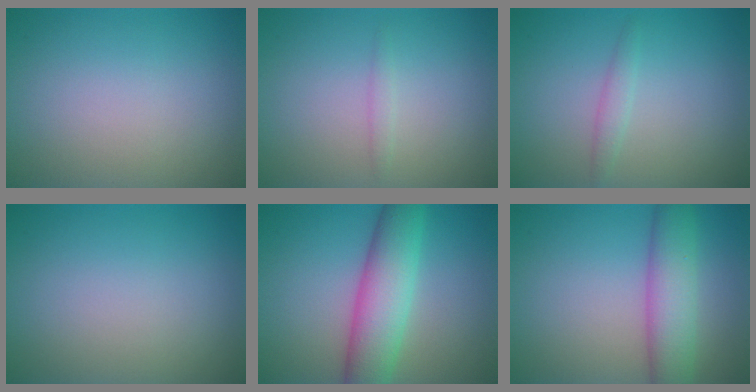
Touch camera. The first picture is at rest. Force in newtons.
{"total": 0.8, "press": 0.8, "slide": 0.0}
{"total": 1.1, "press": 1.1, "slide": 0.0}
{"total": 0.0}
{"total": 6.8, "press": 6.8, "slide": 0.2}
{"total": 5.5, "press": 5.5, "slide": 0.4}